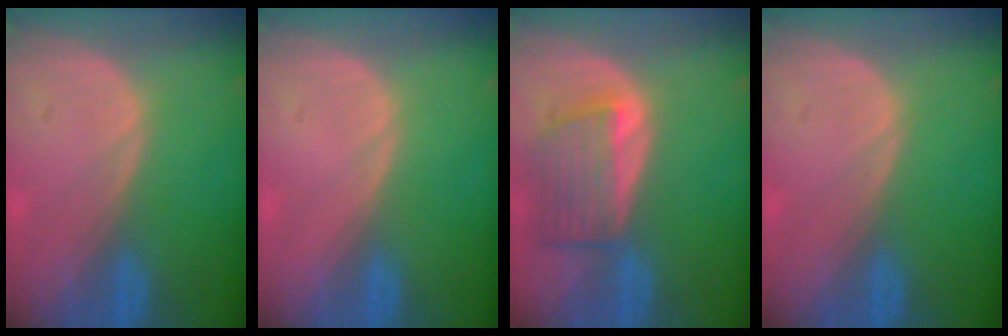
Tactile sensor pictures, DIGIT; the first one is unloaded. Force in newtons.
{"total": 0.0}
{"total": 6.4, "press": 6.3, "slide": 1.3}
{"total": 0.0}